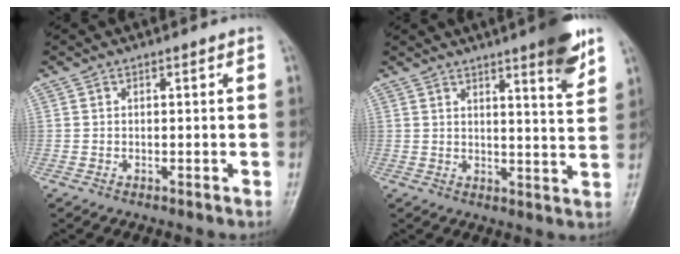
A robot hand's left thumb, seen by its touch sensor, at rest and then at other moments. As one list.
[{"total": 8.7, "force": [5.5, 1.0, 6.6], "torque": [-0.079, -0.033, 0.071]}]